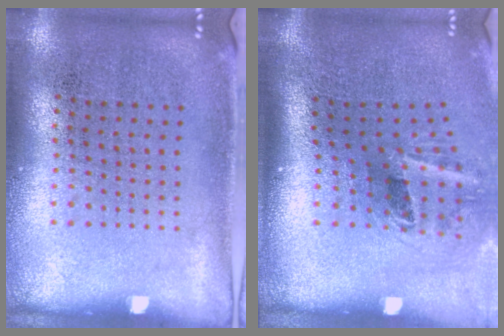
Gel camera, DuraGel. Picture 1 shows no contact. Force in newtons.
{"total": 2.2, "press": 1.3, "slide": 1.7}